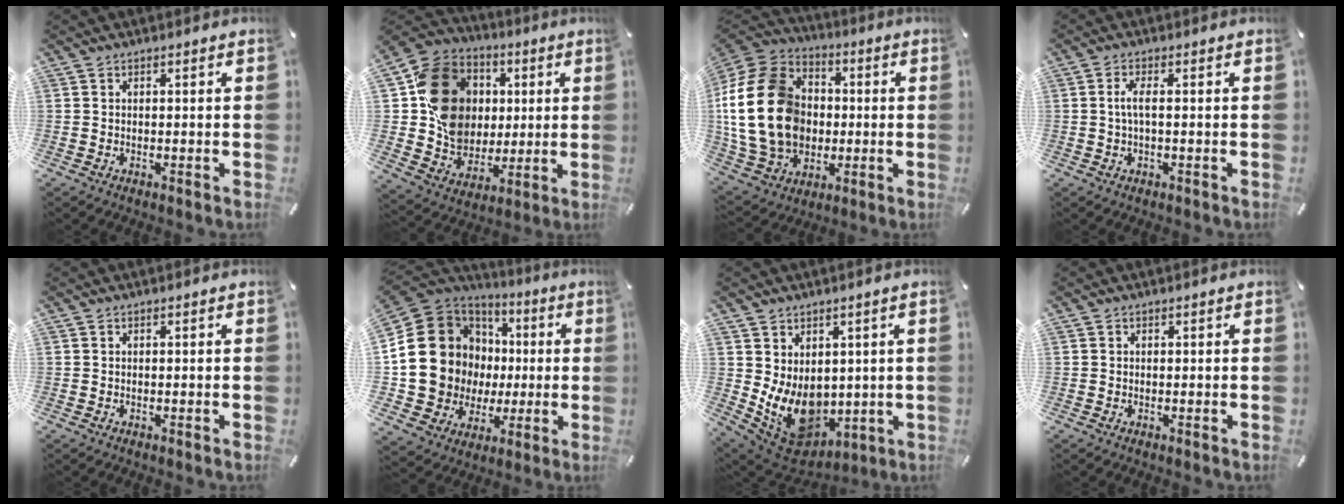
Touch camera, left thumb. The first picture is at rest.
{"total": 17.9, "force": [3.2, 15.8, 7.8], "torque": [-0.139, 0.001, 0.071]}
{"total": 23.5, "force": [-0.9, 18.5, 14.4], "torque": [-0.296, 0.014, -0.010]}
{"total": 3.5, "force": [0.1, 0.8, 3.4], "torque": [-0.072, -0.003, -0.002]}
{"total": 0.0}
{"total": 20.5, "force": [1.5, 18.6, 8.4], "torque": [-0.184, -0.020, 0.065]}
{"total": 11.5, "force": [-0.1, 9.6, 6.4], "torque": [-0.123, -0.029, 0.006]}
{"total": 0.0}